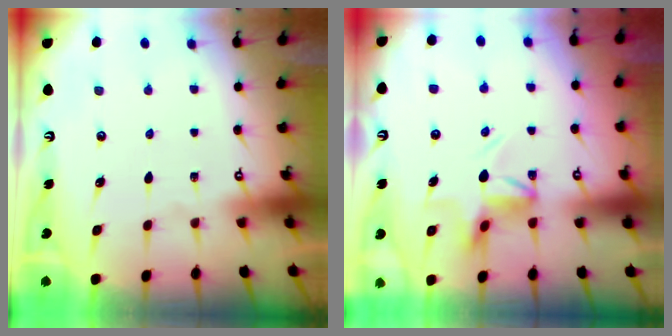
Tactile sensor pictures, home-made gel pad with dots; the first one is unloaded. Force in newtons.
{"total": 5.7, "press": 5.7, "slide": 0.5}